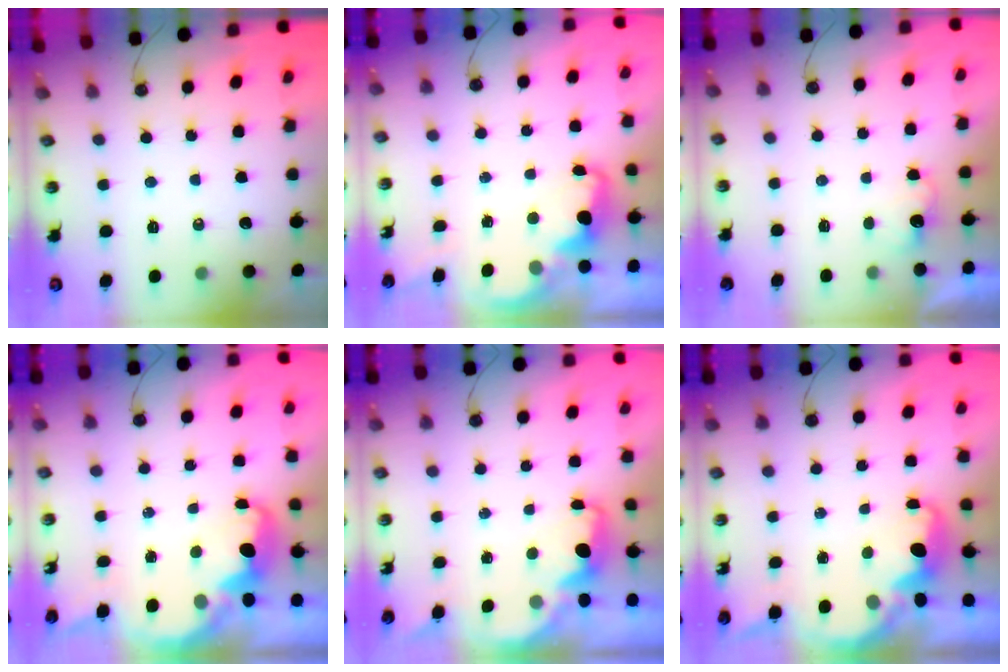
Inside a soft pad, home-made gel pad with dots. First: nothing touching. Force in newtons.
{"total": 2.6, "press": 2.5, "slide": 0.7}
{"total": 2.2, "press": 2.1, "slide": 0.8}
{"total": 4.8, "press": 4.8, "slide": 0.5}
{"total": 1.9, "press": 1.8, "slide": 0.7}
{"total": 2.7, "press": 2.5, "slide": 0.9}